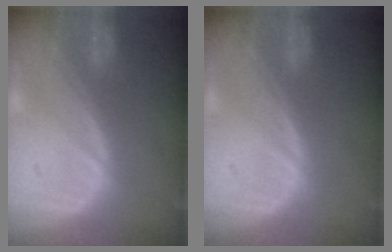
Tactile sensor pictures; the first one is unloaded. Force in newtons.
{"total": 0.0}